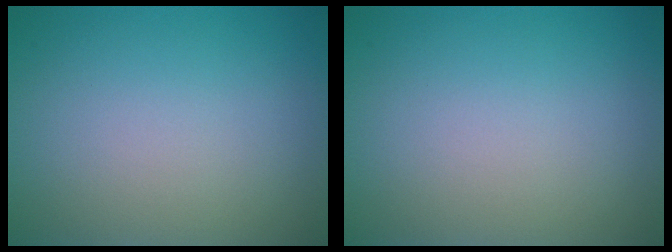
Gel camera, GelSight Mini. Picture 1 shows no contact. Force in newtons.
{"total": 0.0}